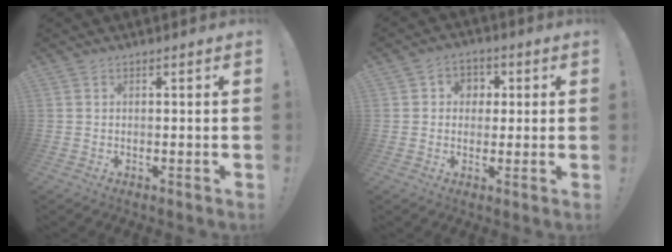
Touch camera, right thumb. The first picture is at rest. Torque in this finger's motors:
{"motor_torque": [0.00, 0.00, -0.14, 0.14, 0.00]}